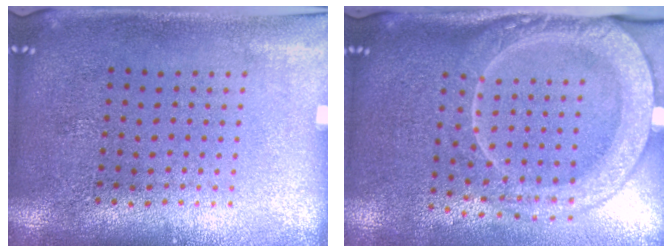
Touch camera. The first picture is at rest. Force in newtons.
{"total": 2.4, "press": 2.1, "slide": 1.2}